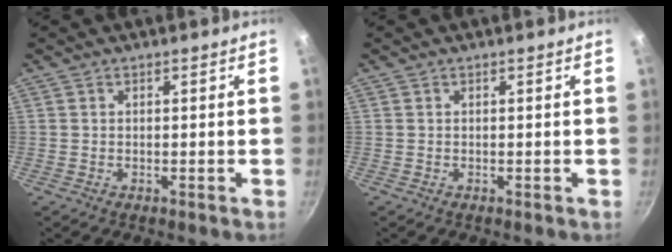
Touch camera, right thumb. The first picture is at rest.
{"total": 0.0}